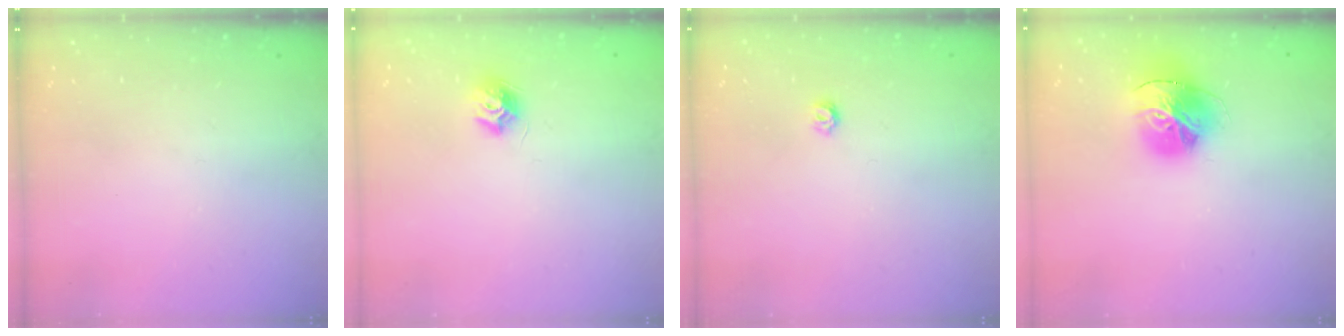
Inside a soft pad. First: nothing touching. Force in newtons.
{"total": 7.9, "press": 7.9, "slide": 0.4}
{"total": 3.2, "press": 3.2, "slide": 0.3}
{"total": 17.3, "press": 17.2, "slide": 1.8}